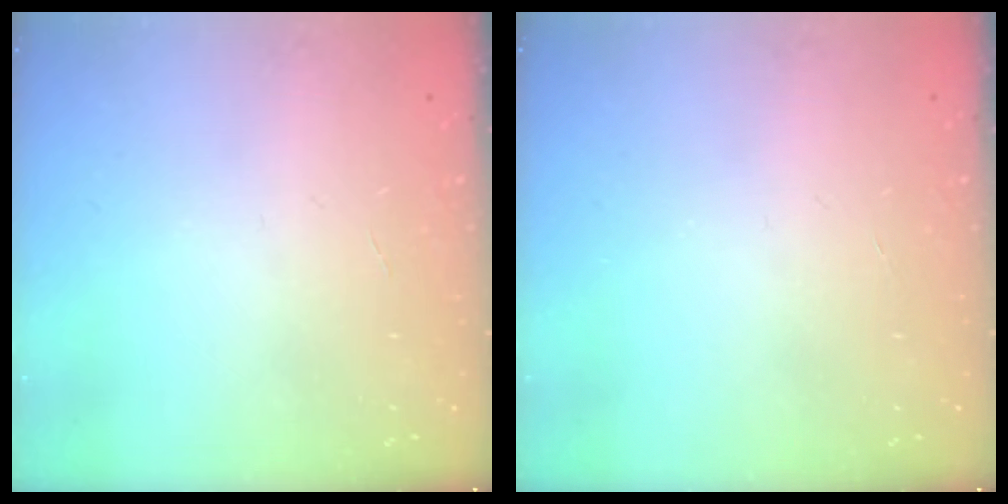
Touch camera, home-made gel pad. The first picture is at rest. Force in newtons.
{"total": 0.0}